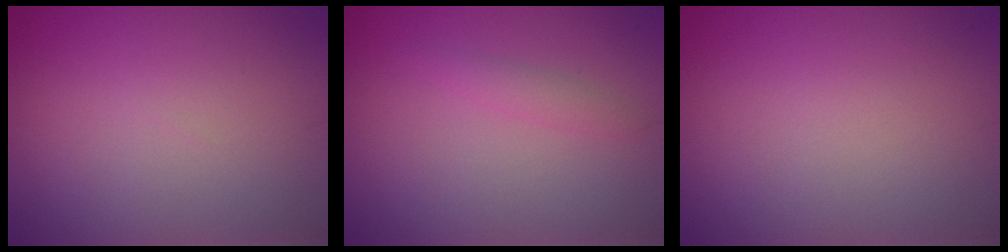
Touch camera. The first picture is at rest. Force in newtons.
{"total": 1.2, "press": 1.2, "slide": 0.0}
{"total": 0.0}